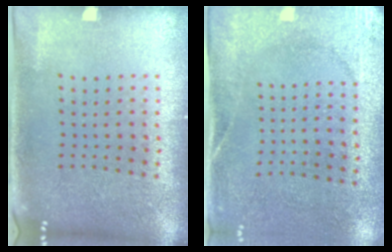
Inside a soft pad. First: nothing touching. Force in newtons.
{"total": 2.6, "press": 2.0, "slide": 1.6}